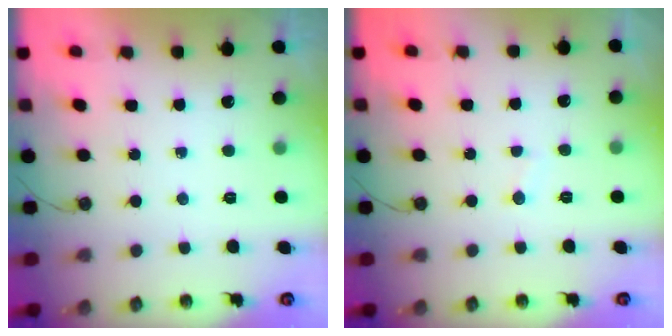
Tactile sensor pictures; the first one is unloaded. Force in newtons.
{"total": 1.8, "press": 1.8, "slide": 0.2}